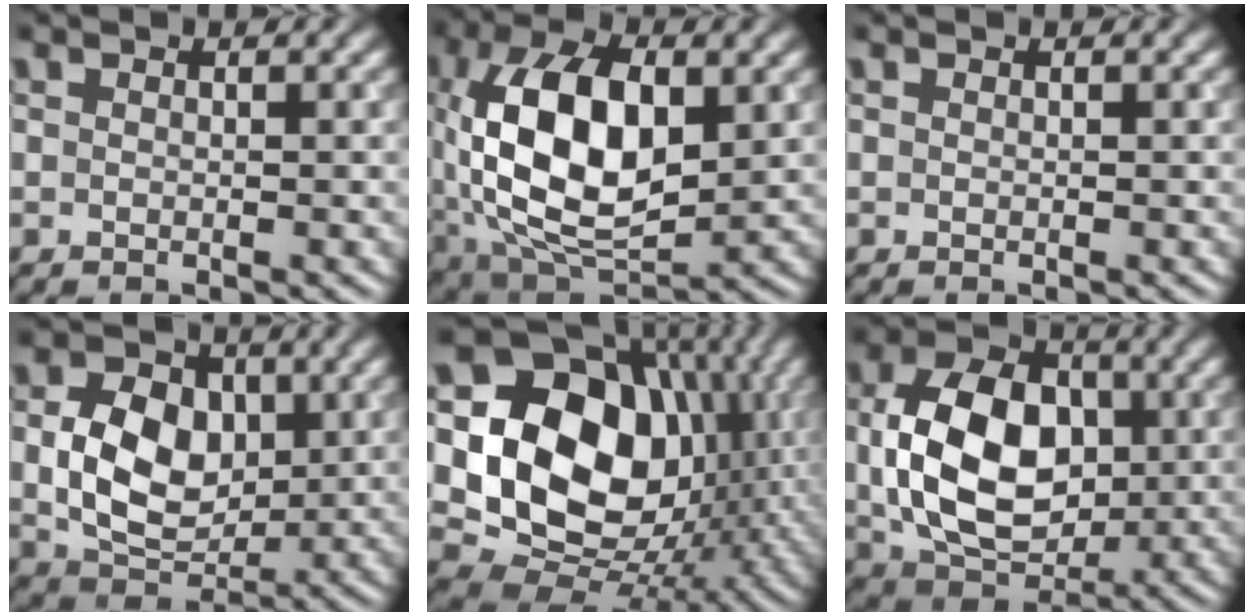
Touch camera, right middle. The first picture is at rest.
{"total": 12.8, "force": [0.8, 6.9, 10.7], "torque": [-0.205, 0.005, 0.012]}
{"total": 0.0}
{"total": 7.1, "force": [0.5, 5.2, 4.9], "torque": [-0.092, -0.004, 0.011]}
{"total": 16.5, "force": [2.0, 12.9, 10.1], "torque": [-0.186, -0.013, 0.039]}
{"total": 11.0, "force": [0.2, 7.7, 7.8], "torque": [-0.161, -0.002, 0.009]}